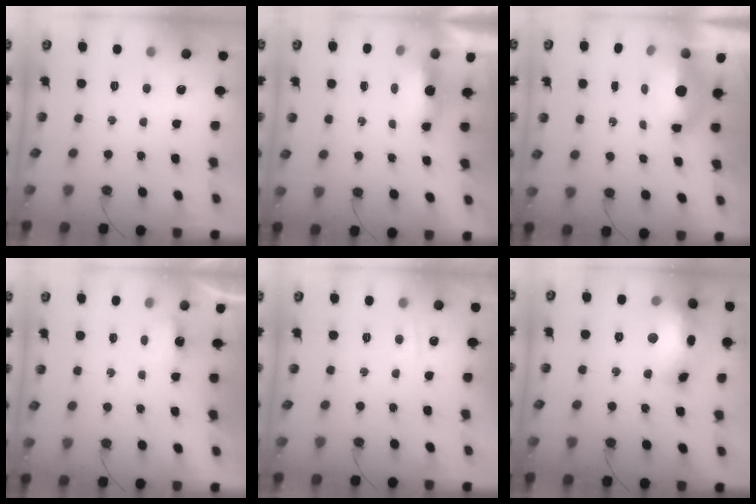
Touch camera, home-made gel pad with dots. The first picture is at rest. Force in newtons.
{"total": 14.4, "press": 7.0, "slide": 12.6}
{"total": 11.2, "press": 9.4, "slide": 6.2}
{"total": 3.3, "press": 3.2, "slide": 0.6}
{"total": 3.6, "press": 3.6, "slide": 0.5}
{"total": 19.3, "press": 19.2, "slide": 1.9}